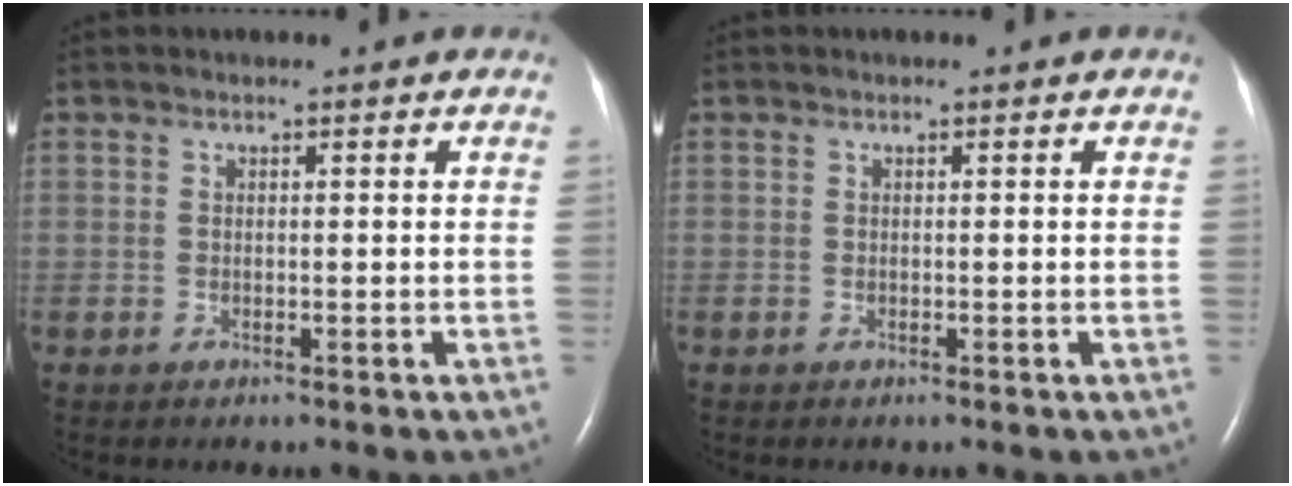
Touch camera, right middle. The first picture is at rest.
{"total": 0.0}